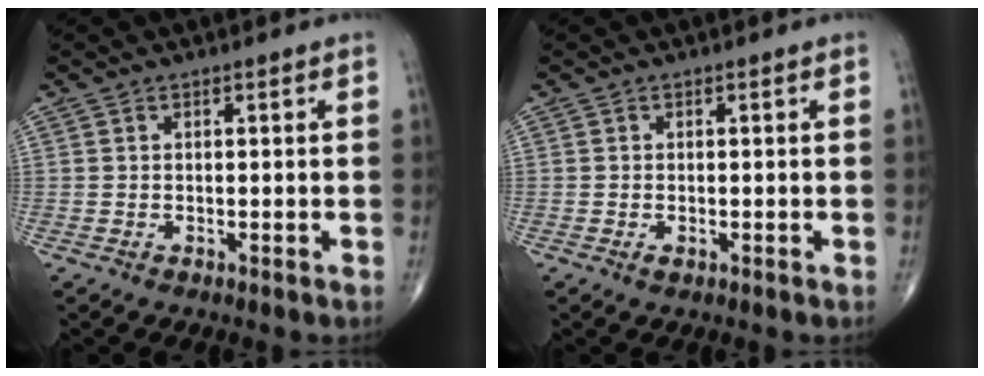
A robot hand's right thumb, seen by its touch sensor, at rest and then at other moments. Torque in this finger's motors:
{"motor_torque": [-0.22, 0.11, -0.01, 0.15, -0.06]}